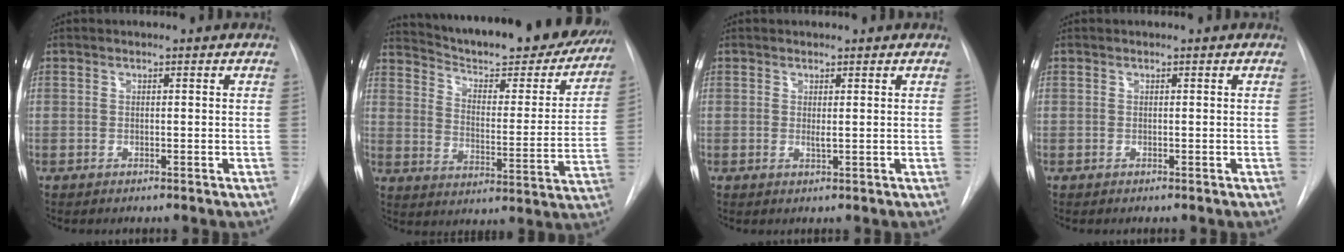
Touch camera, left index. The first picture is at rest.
{"total": 27.7, "force": [24.6, 5.5, 11.5], "torque": [-0.178, -0.054, 0.317]}
{"total": 0.9, "force": [0.4, 0.0, 0.8], "torque": [-0.017, -0.003, 0.009]}
{"total": 0.0}